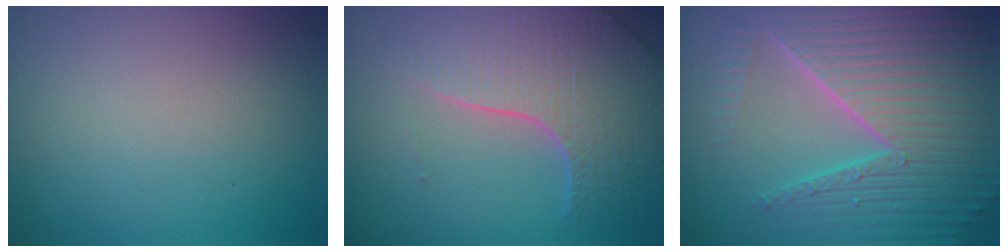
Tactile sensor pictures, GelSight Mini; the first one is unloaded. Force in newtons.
{"total": 8.0, "press": 5.6, "slide": 5.6}
{"total": 10.1, "press": 6.3, "slide": 7.9}